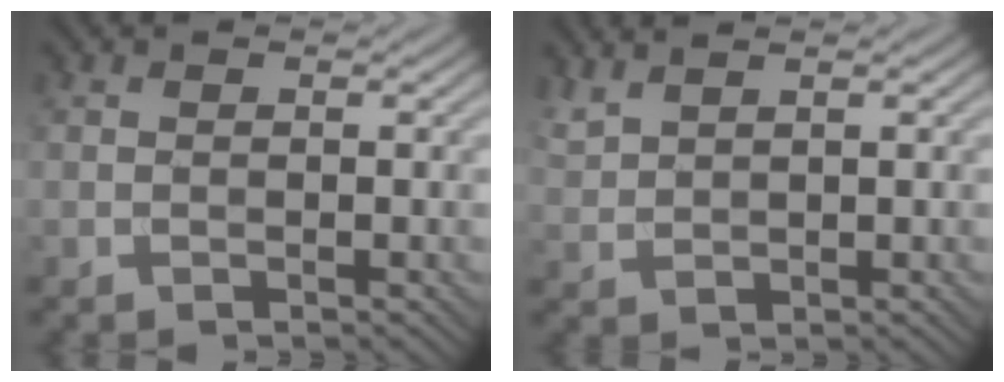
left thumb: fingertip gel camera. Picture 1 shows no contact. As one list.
[{"total": 2.5, "force": [2.2, 0.4, 1.1], "torque": [-0.030, 0.009, 0.053]}]